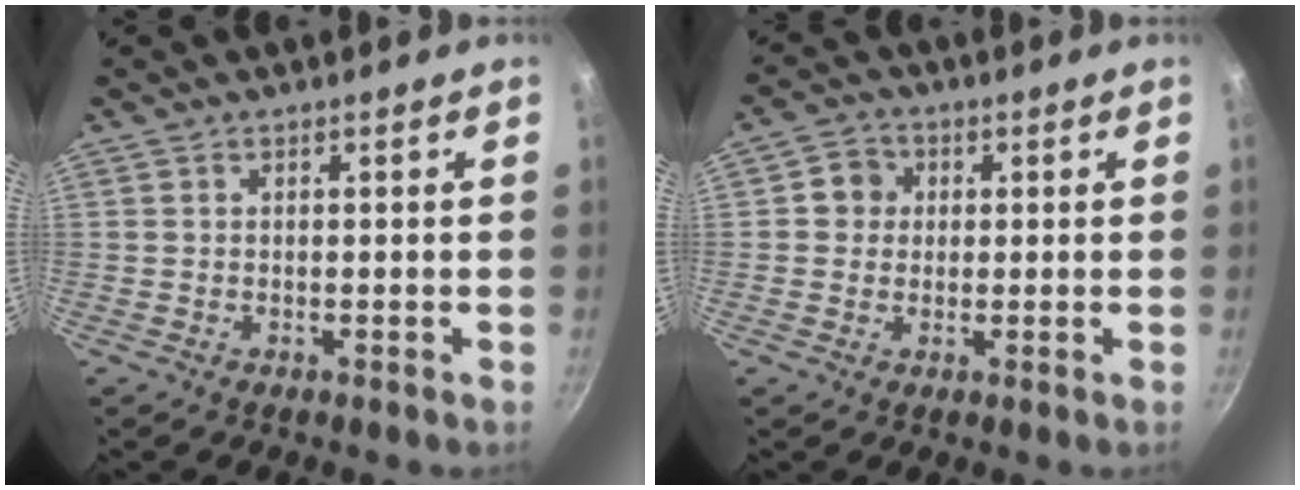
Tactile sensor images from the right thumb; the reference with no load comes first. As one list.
[{"total": 4.5, "force": [0.7, 4.2, 1.4], "torque": [0.006, 0.005, 0.001]}]